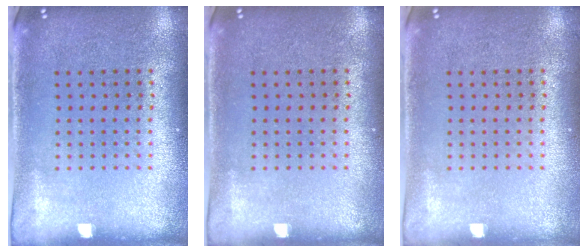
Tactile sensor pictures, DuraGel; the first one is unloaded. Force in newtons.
{"total": 0.0}
{"total": 0.0}